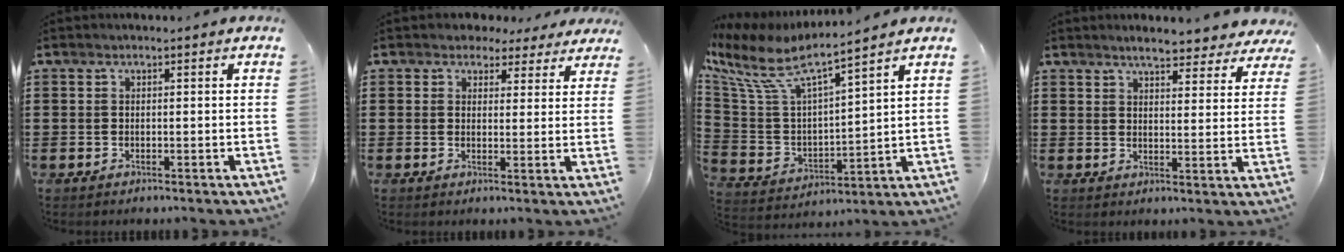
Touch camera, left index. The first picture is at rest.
{"total": 3.4, "force": [2.8, 1.8, 0.6], "torque": [-0.018, 0.001, 0.051]}
{"total": 7.0, "force": [5.2, 1.7, 4.4], "torque": [-0.119, -0.044, 0.082]}
{"total": 4.7, "force": [4.4, 0.4, 1.6], "torque": [-0.037, -0.017, 0.077]}